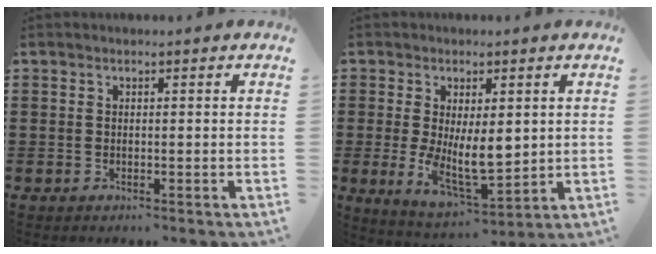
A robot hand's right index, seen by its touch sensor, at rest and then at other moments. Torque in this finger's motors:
{"motor_torque": [1.93, -0.20, 0.65, 0.21]}